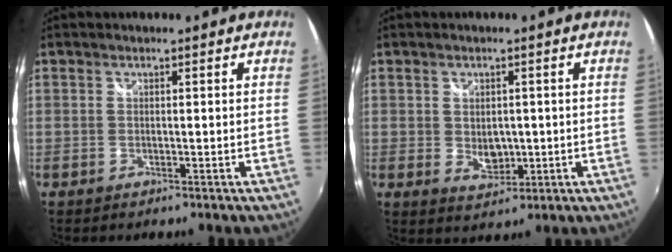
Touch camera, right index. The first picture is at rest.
{"total": 4.0, "force": [0.0, 3.0, 2.7], "torque": [-0.042, -0.006, 0.006]}